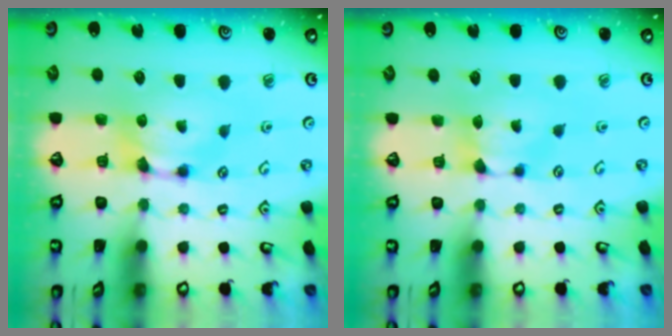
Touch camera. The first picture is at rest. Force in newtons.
{"total": 1.3, "press": 1.2, "slide": 0.6}